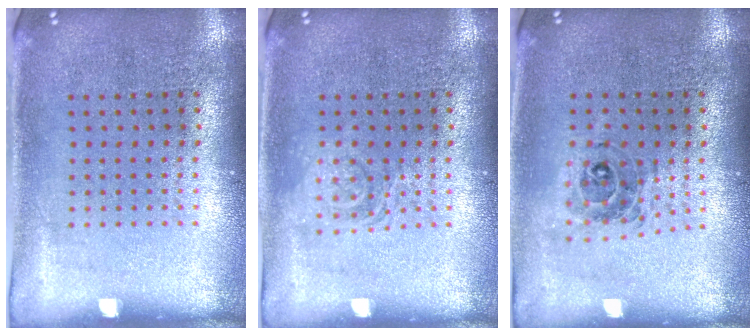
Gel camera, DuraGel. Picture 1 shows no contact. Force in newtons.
{"total": 1.8, "press": 1.8, "slide": 0.3}
{"total": 0.8, "press": 0.8, "slide": 0.1}